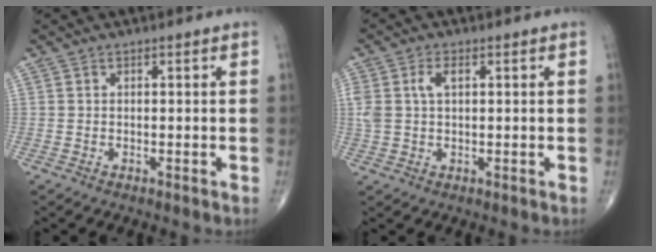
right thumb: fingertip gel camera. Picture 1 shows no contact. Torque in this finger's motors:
{"motor_torque": [0.37, 0.50, 0.67, 0.12, 0.04]}